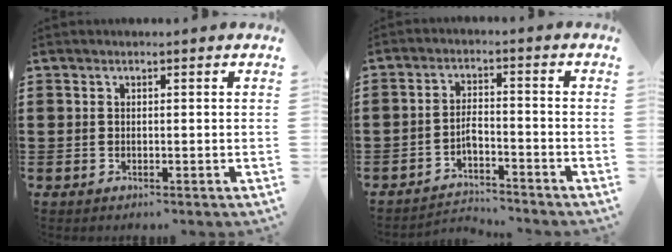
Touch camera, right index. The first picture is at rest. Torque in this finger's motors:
{"motor_torque": [2.14, 0.00, 0.02, 0.01]}